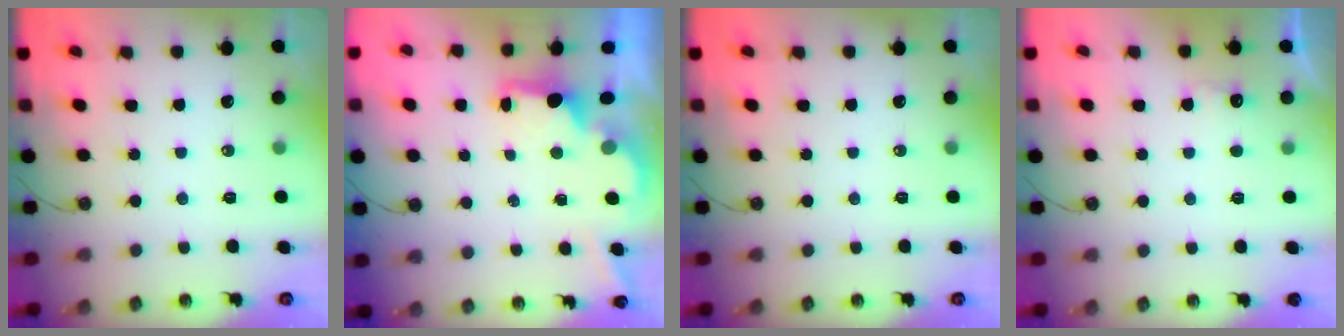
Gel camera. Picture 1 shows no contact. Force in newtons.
{"total": 1.9, "press": 1.8, "slide": 0.6}
{"total": 0.0}
{"total": 4.7, "press": 4.5, "slide": 1.3}